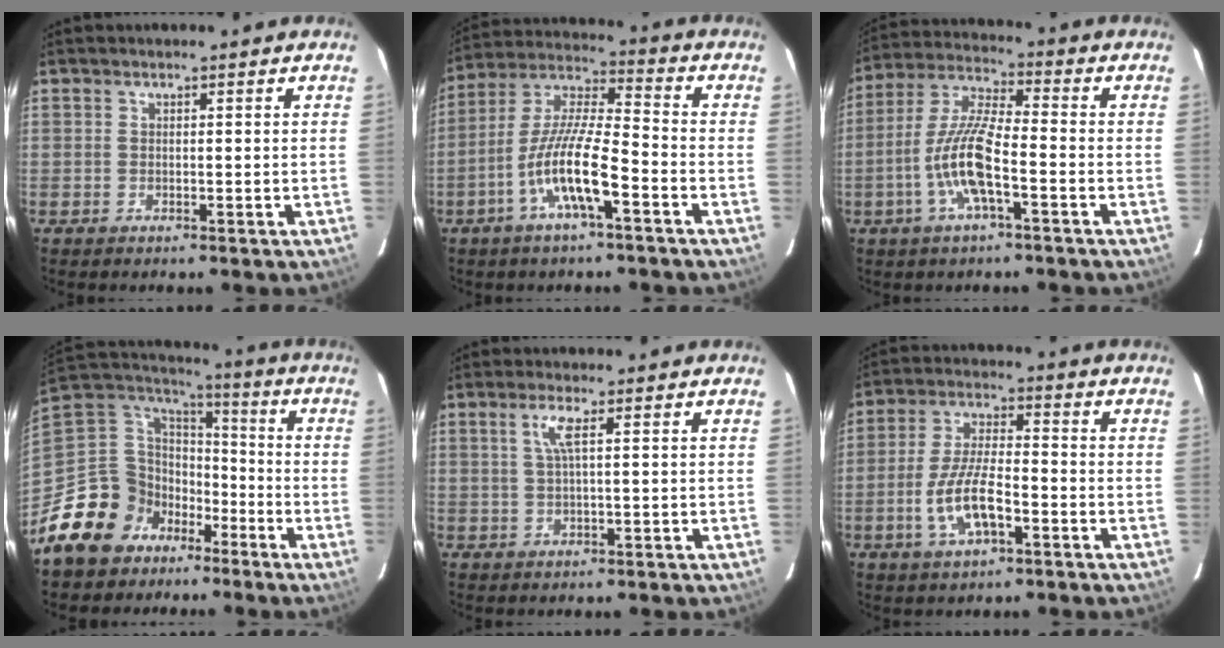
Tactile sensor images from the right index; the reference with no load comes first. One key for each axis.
{"total": 12.5, "fx": -5.5, "fy": 1.9, "fz": 11.1, "tx": -0.222, "ty": -0.001, "tz": -0.108}
{"total": 11.2, "fx": -3.9, "fy": 2.1, "fz": 10.3, "tx": -0.217, "ty": 0.001, "tz": -0.078}
{"total": 15.7, "fx": -10.0, "fy": 11.6, "fz": 3.7, "tx": -0.107, "ty": 0.041, "tz": -0.174}
{"total": 3.0, "fx": 0.8, "fy": 0.1, "fz": 2.9, "tx": -0.059, "ty": 0.004, "tz": 0.016}
{"total": 9.9, "fx": -3.9, "fy": 3.2, "fz": 8.5, "tx": -0.174, "ty": -0.001, "tz": -0.069}